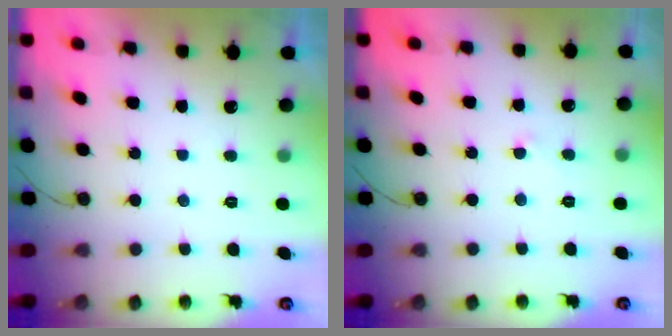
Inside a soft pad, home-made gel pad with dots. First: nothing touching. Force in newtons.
{"total": 2.9, "press": 2.9, "slide": 0.3}